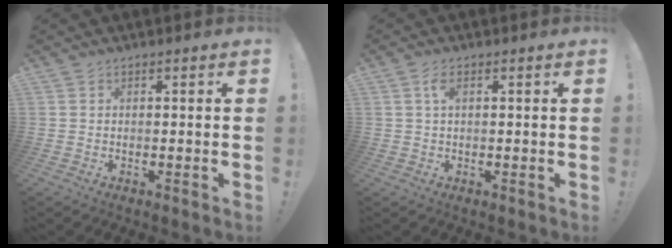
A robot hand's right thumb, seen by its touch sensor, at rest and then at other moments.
{"total": 3.1, "force": [1.2, 2.0, 2.0], "torque": [-0.026, 0.000, 0.018]}